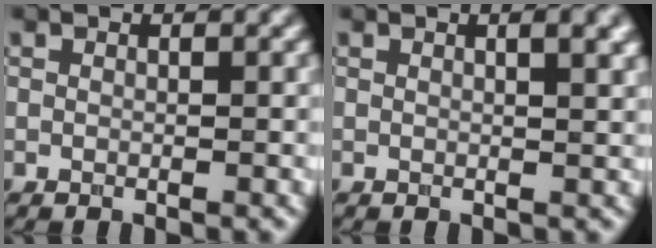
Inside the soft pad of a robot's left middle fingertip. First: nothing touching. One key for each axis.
{"total": 3.0, "fx": 1.2, "fy": 1.0, "fz": 2.5, "tx": -0.019, "ty": 0.004, "tz": 0.013}